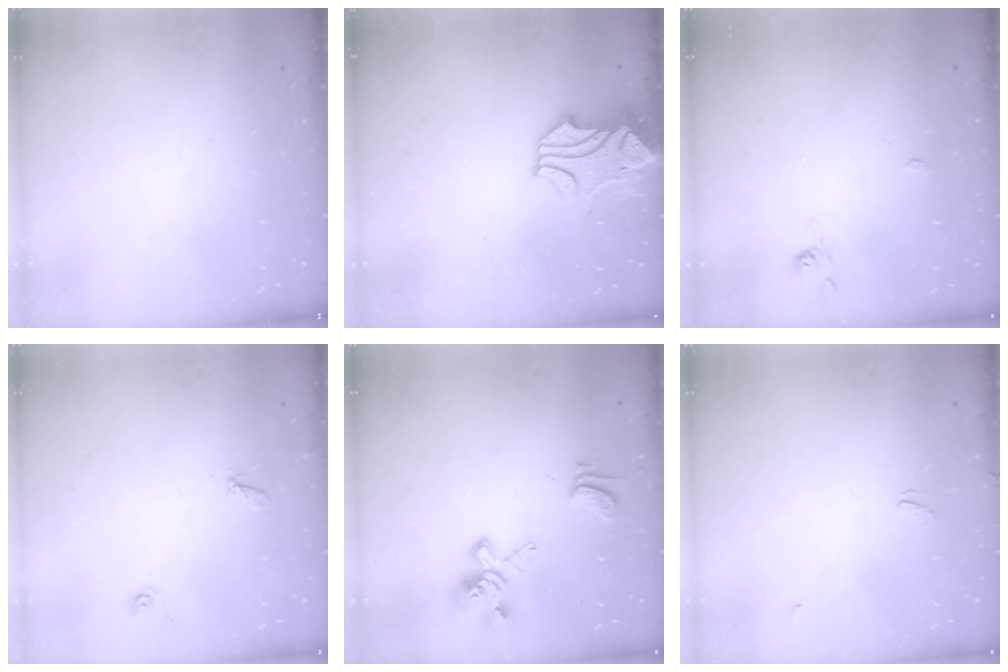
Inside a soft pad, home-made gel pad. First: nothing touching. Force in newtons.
{"total": 1.6, "press": 0.9, "slide": 1.3}
{"total": 2.6, "press": 2.6, "slide": 0.6}
{"total": 4.2, "press": 4.1, "slide": 0.5}
{"total": 5.1, "press": 4.8, "slide": 1.8}
{"total": 2.1, "press": 2.1, "slide": 0.5}